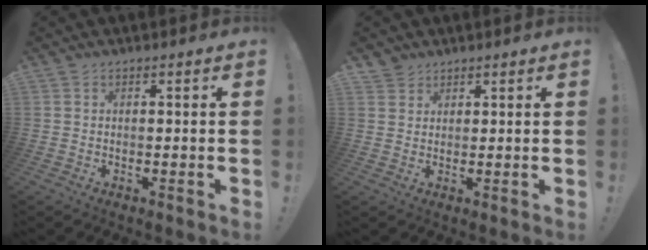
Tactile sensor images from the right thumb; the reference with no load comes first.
{"total": 2.4, "force": [2.1, 1.2, 0.1], "torque": [0.004, -0.013, 0.039]}